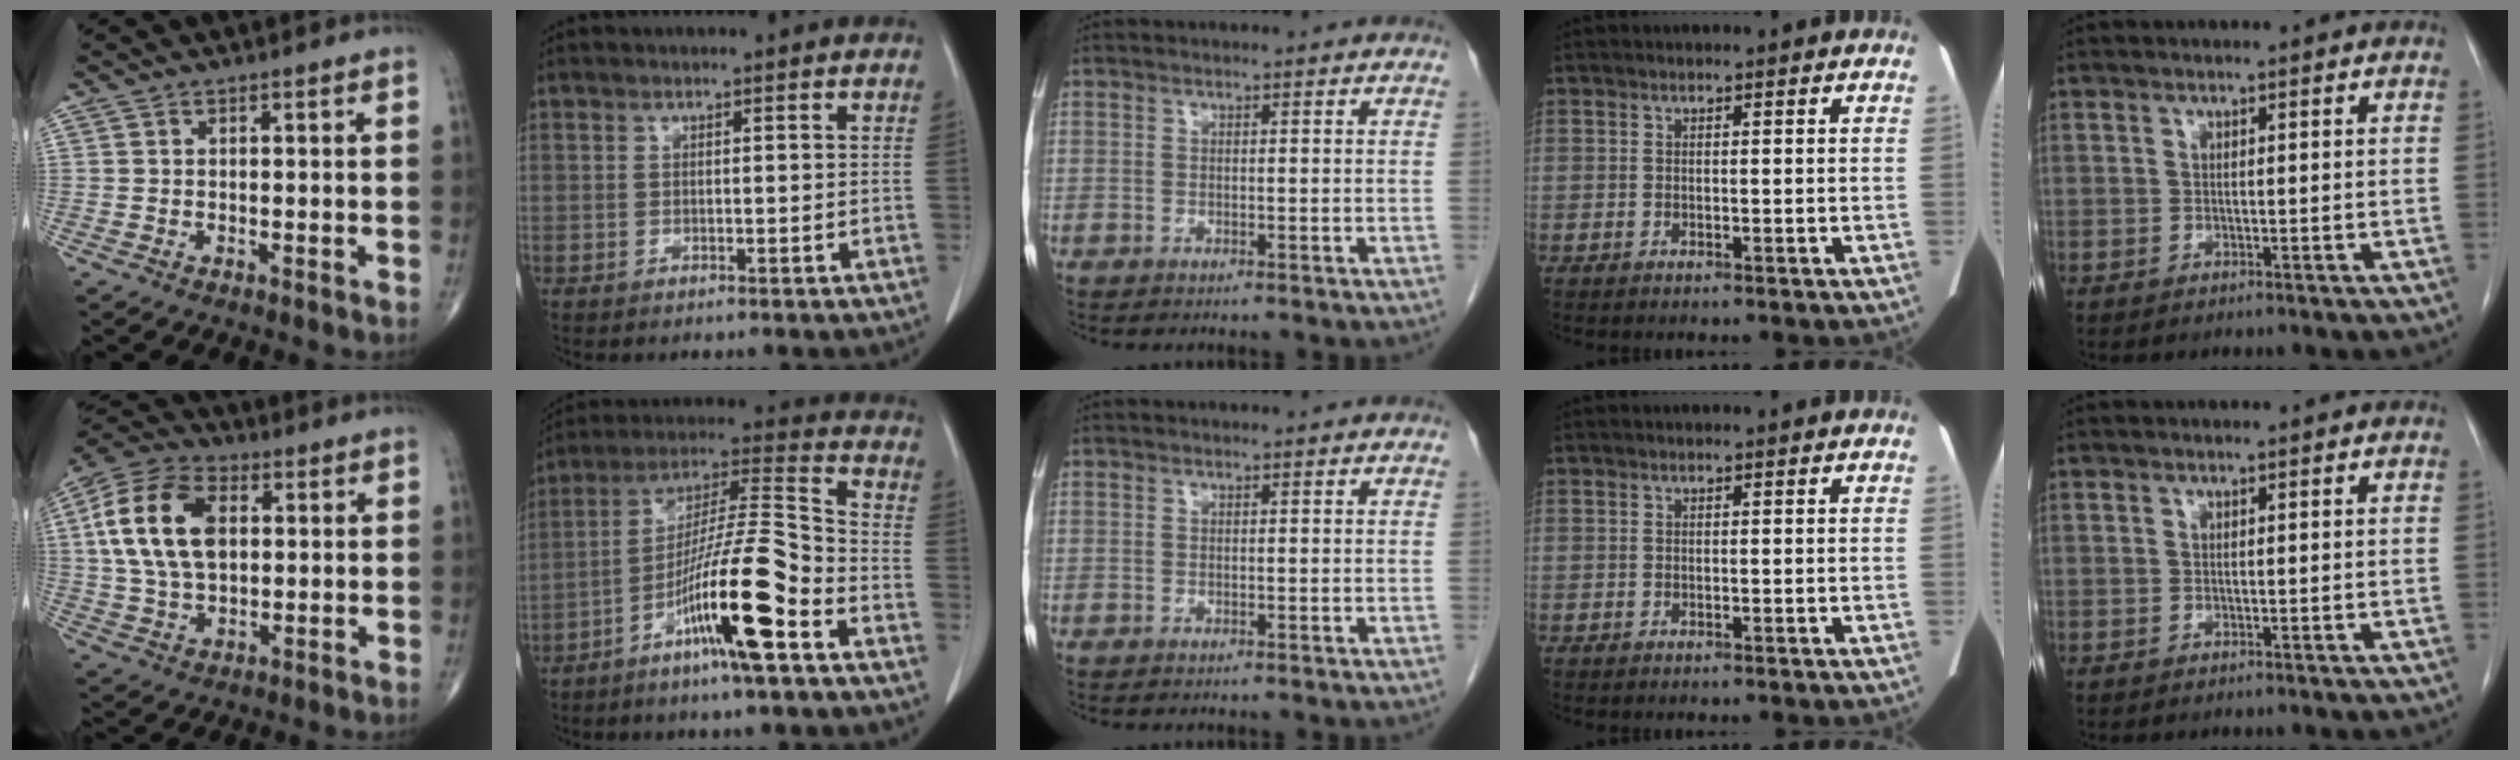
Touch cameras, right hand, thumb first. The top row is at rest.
{"thumb": {"total": 16.7, "force": [2.8, 10.3, 12.8], "torque": [-0.244, 0.010, 0.046]}, "index": {"total": 15.9, "force": [-7.5, 0.3, 14.1], "torque": [-0.257, -0.007, -0.137]}}